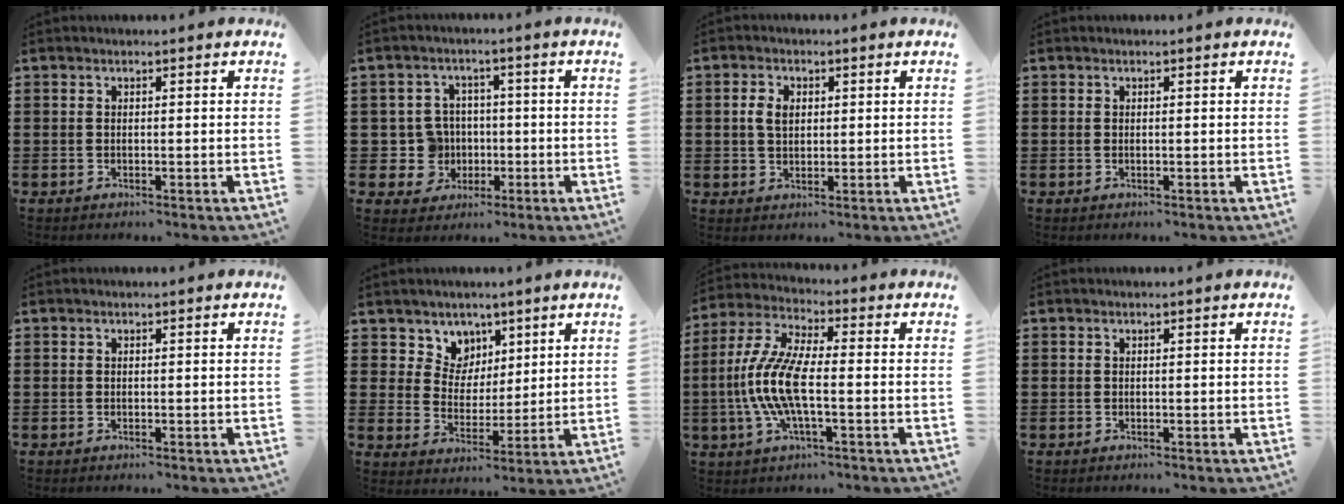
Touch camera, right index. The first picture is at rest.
{"total": 6.1, "force": [-0.6, 5.9, 1.6], "torque": [-0.059, 0.013, -0.008]}
{"total": 3.2, "force": [0.5, 2.1, 2.4], "torque": [-0.051, 0.011, 0.007]}
{"total": 0.0}
{"total": 0.0}
{"total": 6.0, "force": [3.7, 4.7, -0.3], "torque": [-0.034, -0.014, 0.068]}
{"total": 10.0, "force": [-2.0, 3.2, 9.2], "torque": [-0.221, -0.017, -0.045]}
{"total": 0.0}